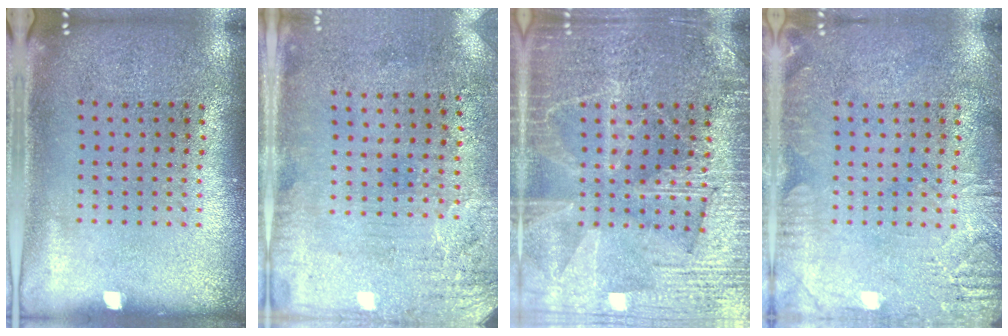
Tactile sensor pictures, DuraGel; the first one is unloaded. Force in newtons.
{"total": 3.3, "press": 2.6, "slide": 2.0}
{"total": 3.6, "press": 3.6, "slide": 0.5}
{"total": 2.8, "press": 2.7, "slide": 0.4}